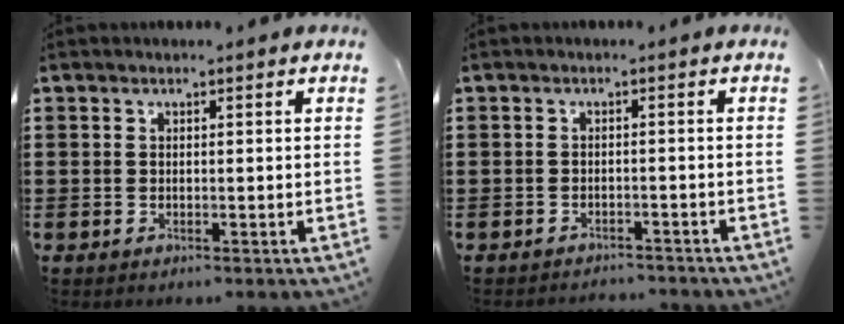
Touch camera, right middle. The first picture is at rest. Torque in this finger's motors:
{"motor_torque": [0.14, 0.03, 0.03, 0.01]}